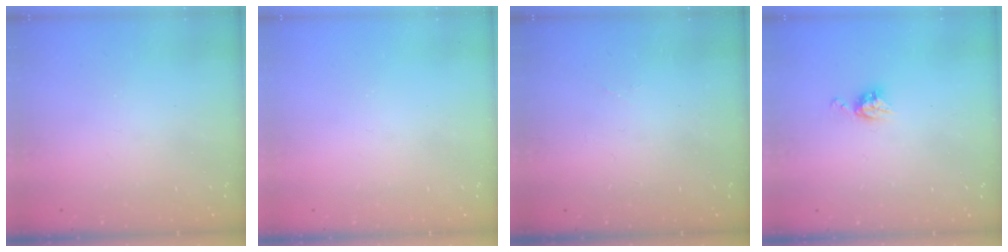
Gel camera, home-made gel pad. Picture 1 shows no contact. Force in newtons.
{"total": 0.0}
{"total": 2.0, "press": 1.9, "slide": 0.8}
{"total": 5.2, "press": 5.1, "slide": 0.1}